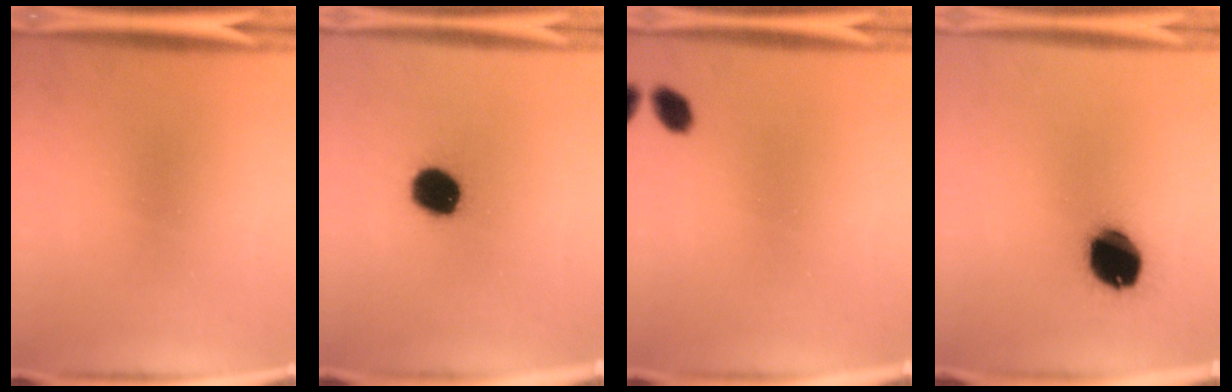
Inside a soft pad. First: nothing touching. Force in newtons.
{"total": 11.5}
{"total": 2.5}
{"total": 14.8}